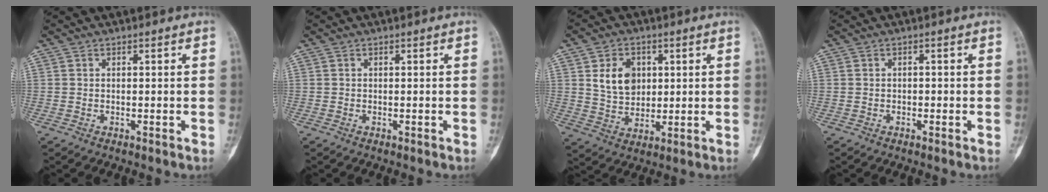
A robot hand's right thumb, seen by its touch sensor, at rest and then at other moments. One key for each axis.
{"total": 0.0}
{"total": 8.6, "fx": 2.4, "fy": 6.5, "fz": 5.2, "tx": -0.057, "ty": -0.014, "tz": 0.048}
{"total": 0.6, "fx": -0.2, "fy": 0.5, "fz": 0.3, "tx": -0.001, "ty": 0.003, "tz": -0.005}